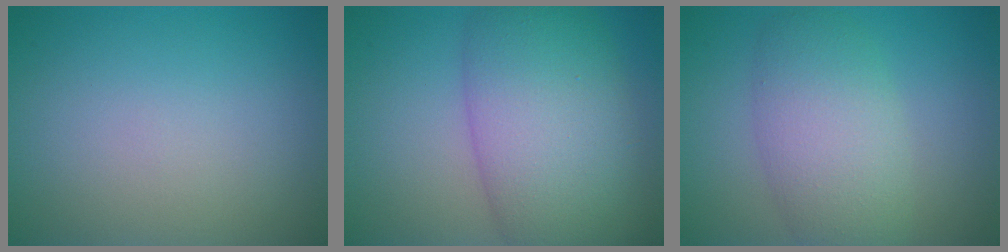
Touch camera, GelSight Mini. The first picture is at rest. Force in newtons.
{"total": 10.2, "press": 10.2, "slide": 0.4}
{"total": 5.8, "press": 5.8, "slide": 0.6}